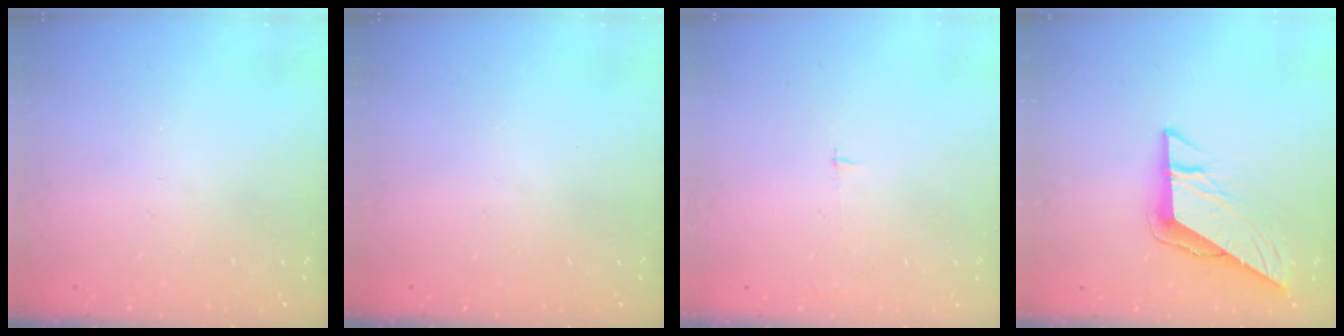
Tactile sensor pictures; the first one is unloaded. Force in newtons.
{"total": 0.0}
{"total": 2.5, "press": 2.5, "slide": 0.2}
{"total": 8.8, "press": 8.7, "slide": 0.8}